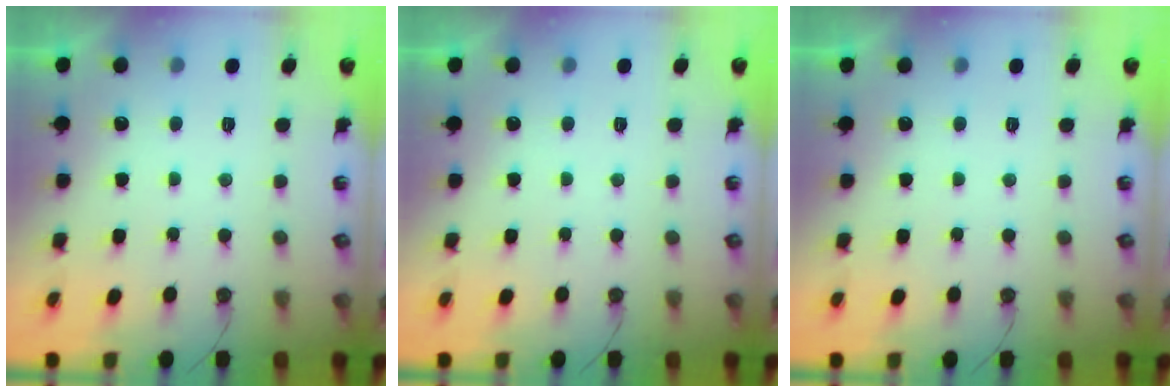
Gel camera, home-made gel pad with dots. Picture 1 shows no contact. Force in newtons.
{"total": 0.0}
{"total": 0.0}